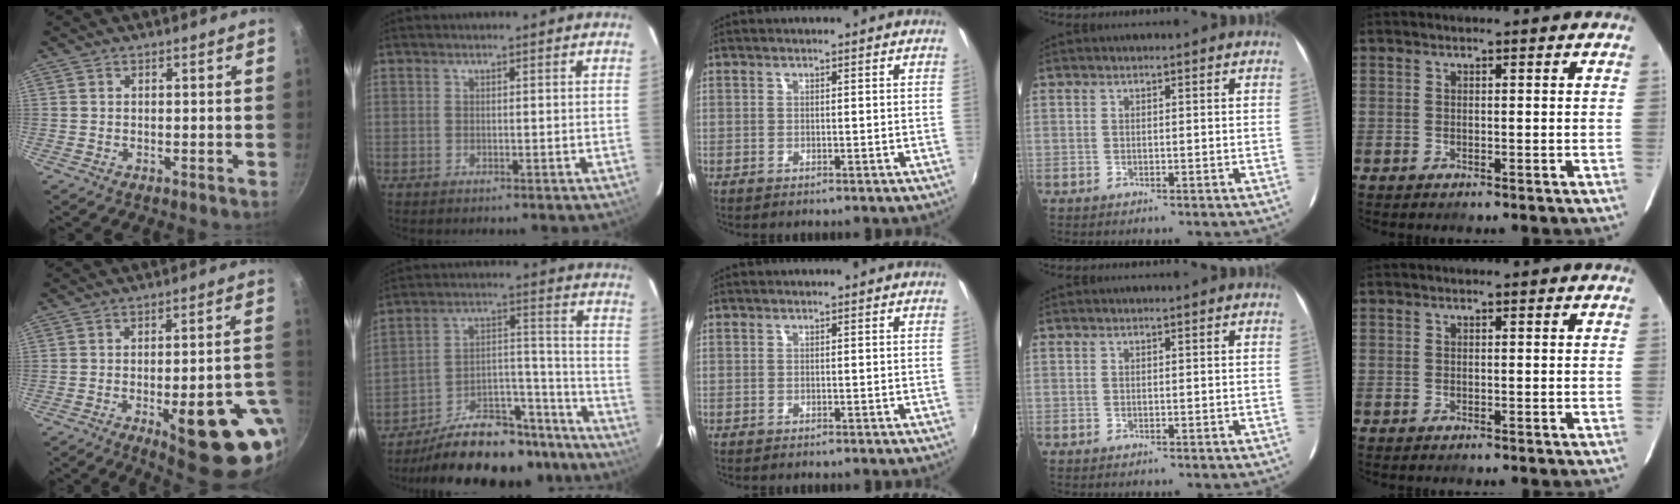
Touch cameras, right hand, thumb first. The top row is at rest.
{"thumb": {"total": 21.2, "force": [-7.7, 7.2, 18.4], "torque": [-0.185, 0.020, -0.093]}, "index": {"total": 22.9, "force": [-19.6, 8.2, 8.4], "torque": [-0.132, 0.050, -0.267]}}